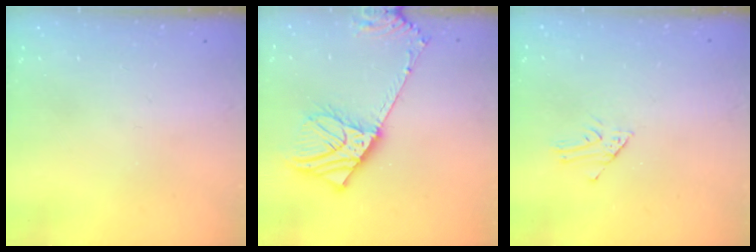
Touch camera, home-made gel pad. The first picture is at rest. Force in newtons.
{"total": 9.5, "press": 9.4, "slide": 1.6}
{"total": 1.7, "press": 1.7, "slide": 0.2}